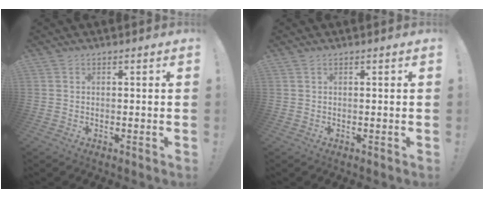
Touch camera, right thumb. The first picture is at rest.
{"total": 0.0}